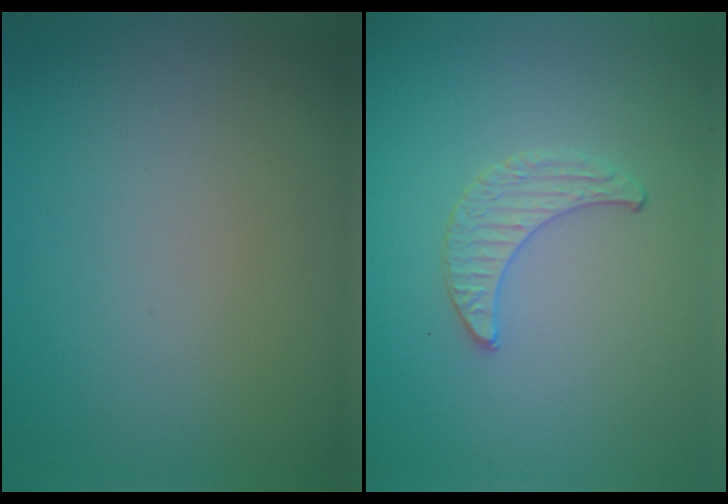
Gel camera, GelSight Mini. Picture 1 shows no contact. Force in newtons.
{"total": 1.0, "press": 1.0, "slide": 0.3}